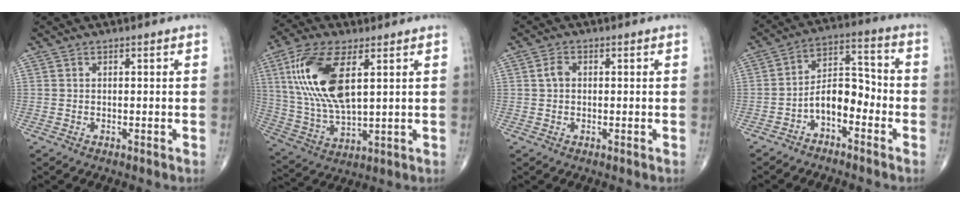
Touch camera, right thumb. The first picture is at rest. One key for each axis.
{"total": 16.9, "fx": 5.1, "fy": 7.2, "fz": 14.5, "tx": -0.302, "ty": -0.013, "tz": 0.102}
{"total": 2.1, "fx": 0.2, "fy": 1.5, "fz": 1.4, "tx": -0.027, "ty": 0.006, "tz": 0.002}
{"total": 8.3, "fx": -3.5, "fy": 4.5, "fz": 6.0, "tx": -0.082, "ty": 0.055, "tz": -0.071}